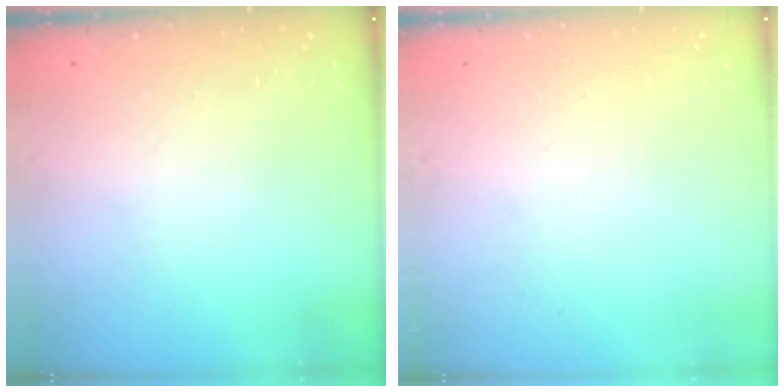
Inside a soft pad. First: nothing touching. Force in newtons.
{"total": 0.0}